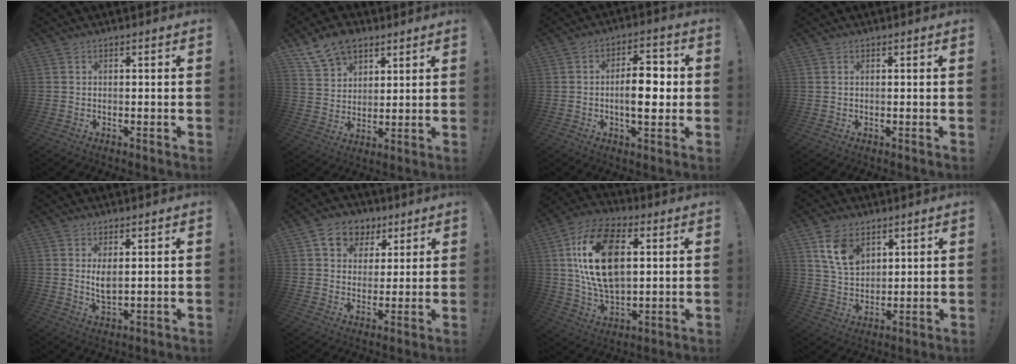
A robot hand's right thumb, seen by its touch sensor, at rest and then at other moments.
{"total": 10.9, "force": [7.8, 6.8, 3.5], "torque": [-0.061, -0.045, 0.153]}
{"total": 10.8, "force": [-0.9, 5.0, 9.5], "torque": [-0.126, 0.009, -0.018]}
{"total": 0.6, "force": [0.4, 0.4, 0.0], "torque": [0.006, -0.001, 0.006]}
{"total": 4.5, "force": [1.7, 1.8, 3.8], "torque": [-0.054, -0.016, 0.029]}
{"total": 9.6, "force": [4.7, 7.8, 3.1], "torque": [-0.043, -0.019, 0.094]}
{"total": 20.8, "force": [4.7, 12.2, 16.2], "torque": [-0.295, 0.002, 0.078]}
{"total": 11.1, "force": [5.9, 7.3, 5.8], "torque": [-0.100, -0.016, 0.117]}